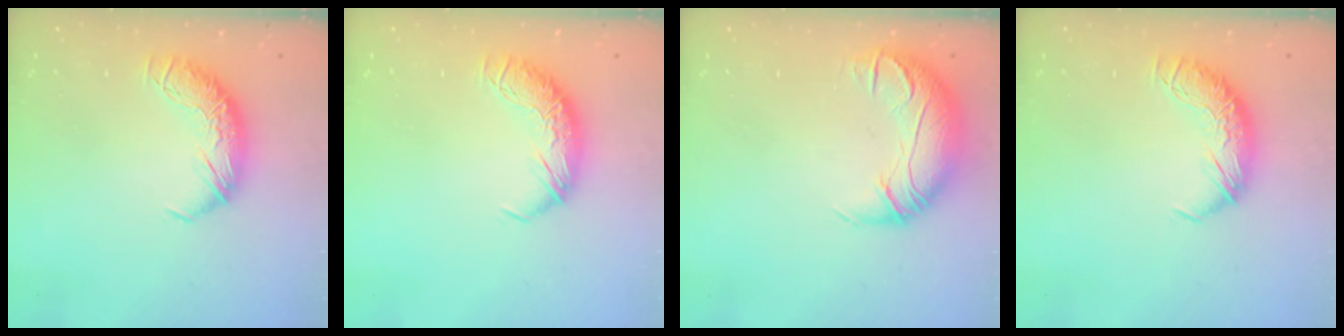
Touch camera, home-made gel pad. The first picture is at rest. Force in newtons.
{"total": 0.0}
{"total": 3.0, "press": 1.9, "slide": 2.3}
{"total": 0.0}